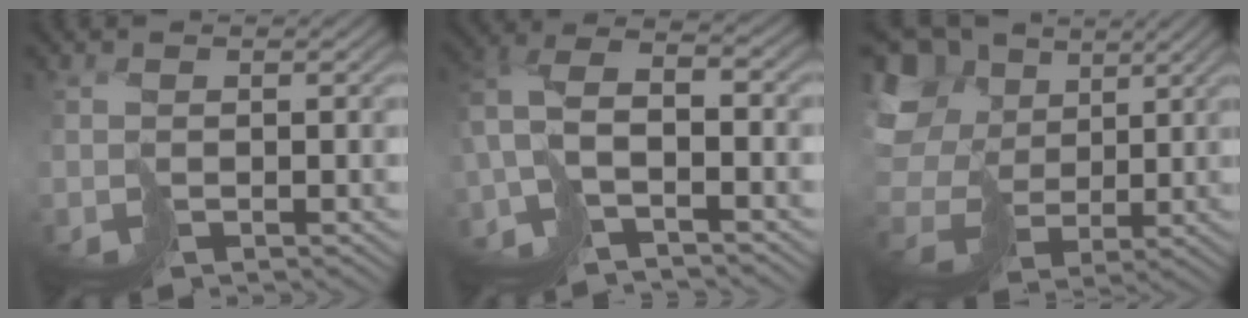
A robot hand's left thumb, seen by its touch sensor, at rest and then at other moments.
{"total": 8.2, "force": [-3.6, 3.4, 6.6], "torque": [-0.144, 0.004, -0.081]}
{"total": 14.8, "force": [3.9, 11.8, 8.0], "torque": [-0.254, 0.008, 0.078]}